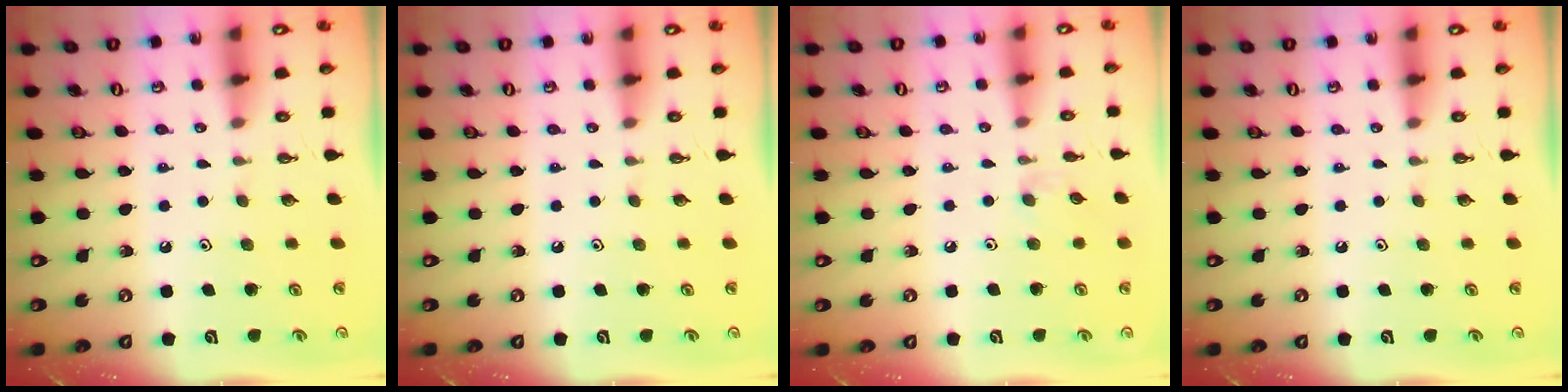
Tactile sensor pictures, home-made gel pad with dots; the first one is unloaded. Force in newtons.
{"total": 0.0}
{"total": 2.6, "press": 2.5, "slide": 0.4}
{"total": 0.0}